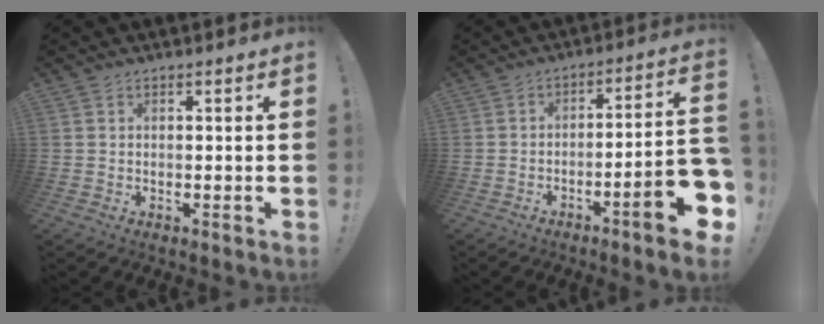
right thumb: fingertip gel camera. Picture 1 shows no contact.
{"total": 13.3, "force": [-6.3, 1.6, 11.6], "torque": [-0.149, 0.024, -0.099]}